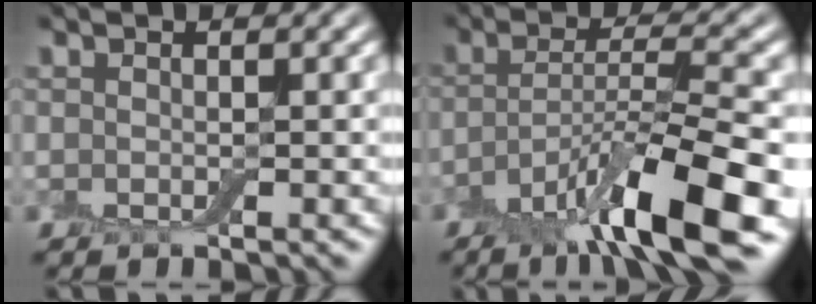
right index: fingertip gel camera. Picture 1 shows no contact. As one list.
[{"total": 9.7, "force": [-5.2, 1.8, 8.0], "torque": [-0.122, 0.005, -0.098]}]